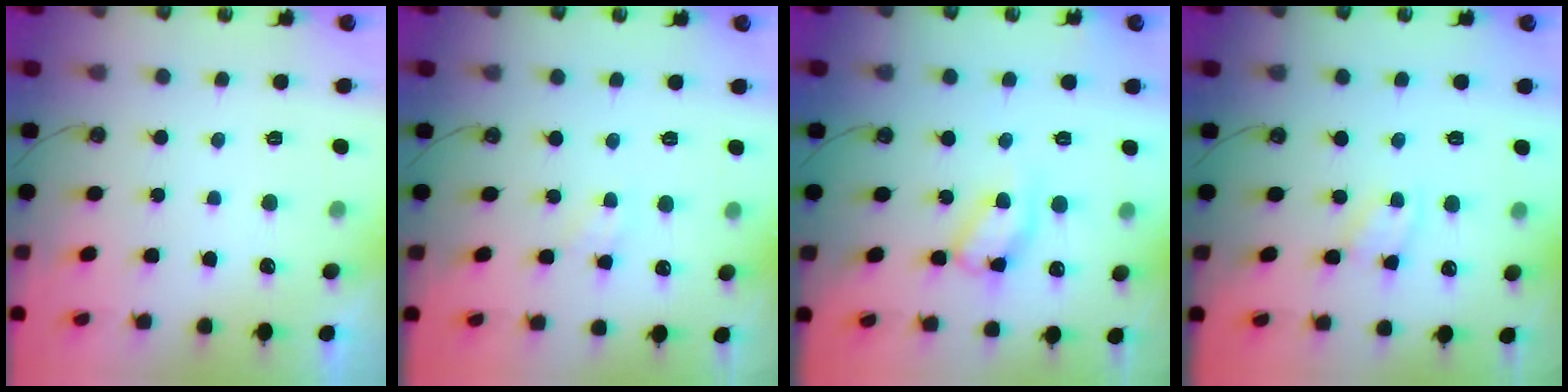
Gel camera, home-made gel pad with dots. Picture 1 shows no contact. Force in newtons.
{"total": 1.1, "press": 1.0, "slide": 0.2}
{"total": 14.1, "press": 14.1, "slide": 0.9}
{"total": 2.7, "press": 2.7, "slide": 0.4}